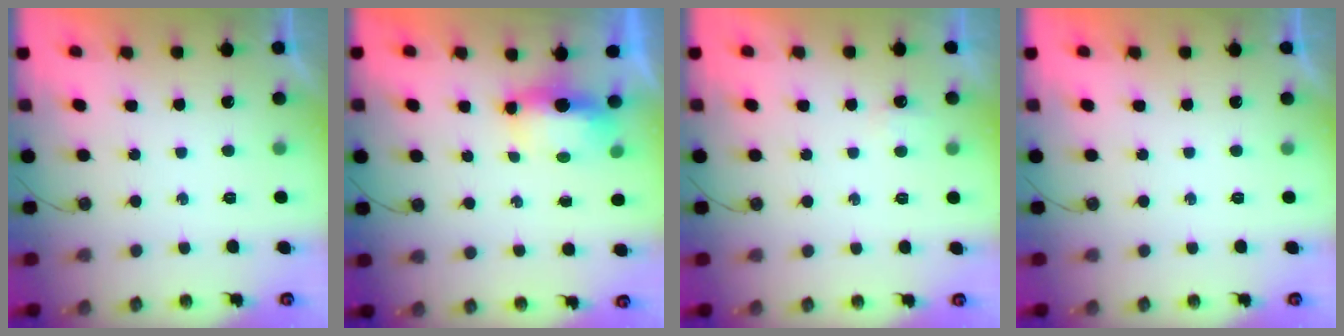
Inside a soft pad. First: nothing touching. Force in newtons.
{"total": 5.9, "press": 5.8, "slide": 1.2}
{"total": 2.9, "press": 2.8, "slide": 0.5}
{"total": 0.0}